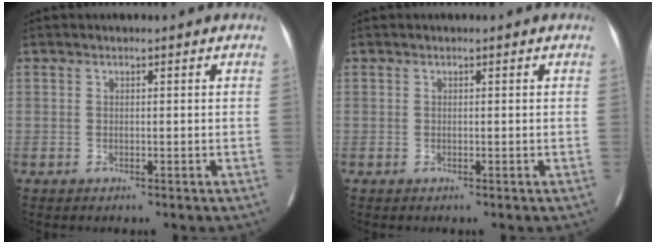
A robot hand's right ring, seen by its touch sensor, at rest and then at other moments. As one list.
[{"total": 0.0}]